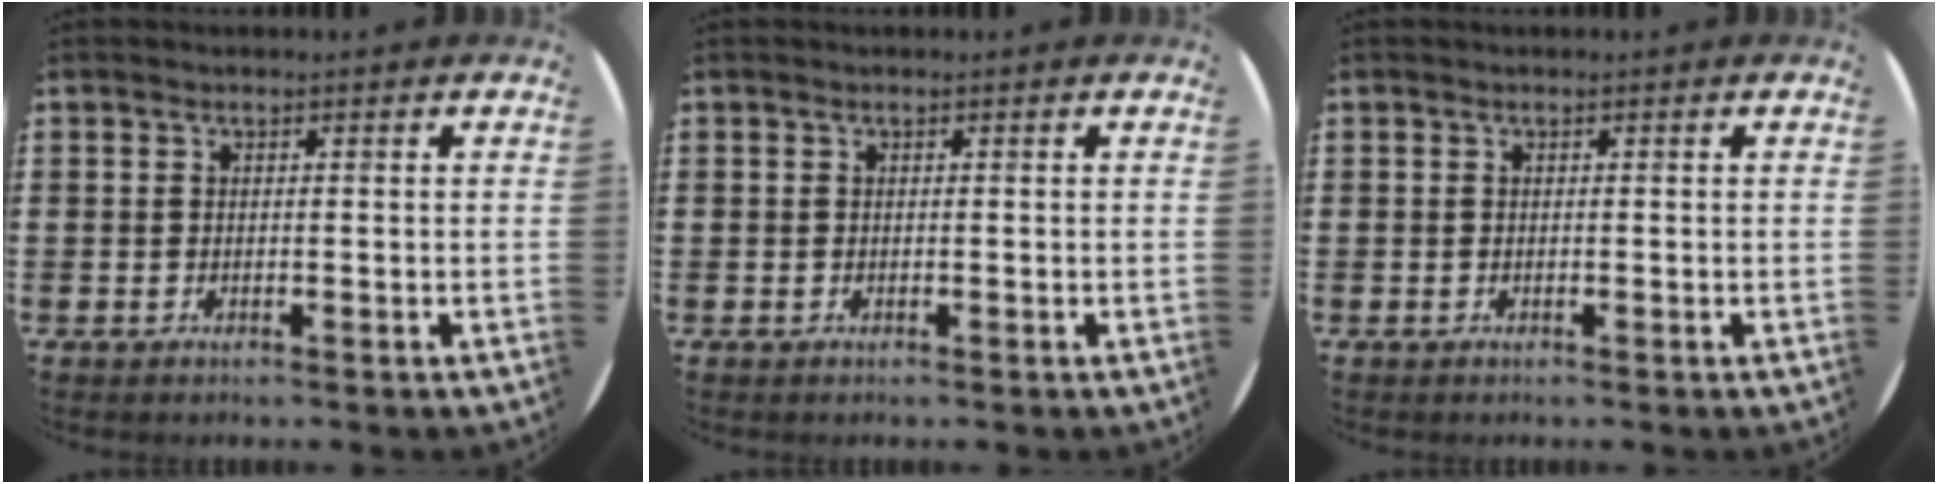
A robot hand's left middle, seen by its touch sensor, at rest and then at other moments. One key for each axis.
{"total": 0.0}
{"total": 0.0}